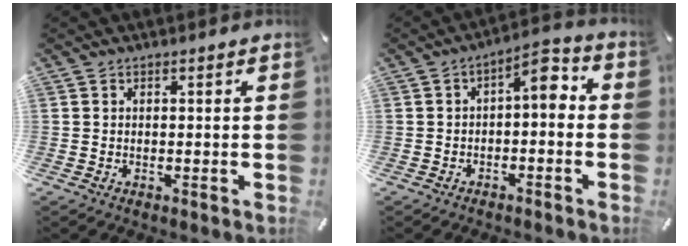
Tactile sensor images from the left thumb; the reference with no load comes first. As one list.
[{"total": 5.6, "force": [-0.1, 2.8, 4.9], "torque": [-0.073, 0.000, -0.015]}]